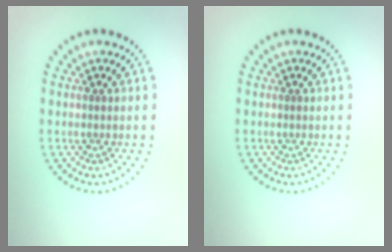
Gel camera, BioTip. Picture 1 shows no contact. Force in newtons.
{"total": 0.0}